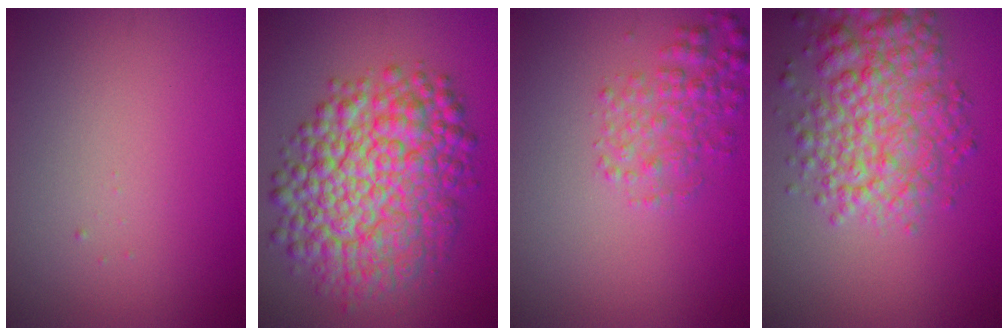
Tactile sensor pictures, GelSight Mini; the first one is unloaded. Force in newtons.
{"total": 10.9, "press": 10.9, "slide": 0.2}
{"total": 2.9, "press": 2.9, "slide": 0.1}
{"total": 6.7, "press": 6.7, "slide": 0.2}